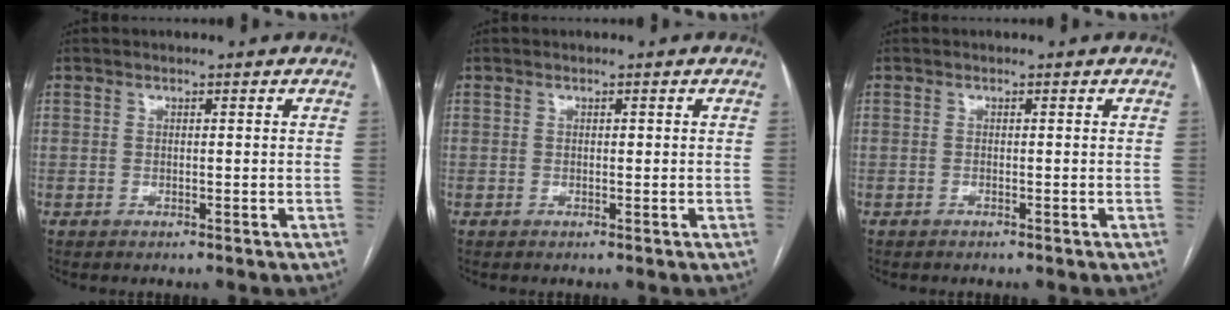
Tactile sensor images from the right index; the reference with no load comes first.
{"total": 0.0}
{"total": 0.0}